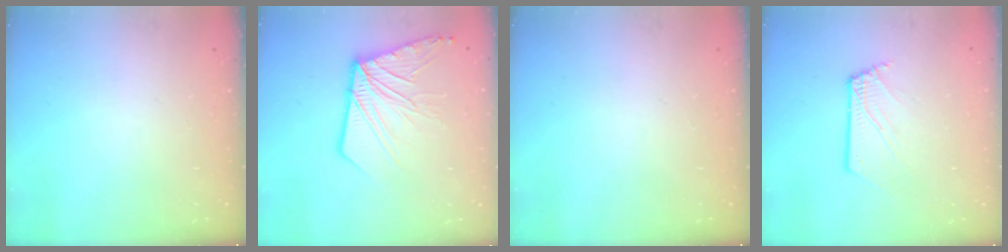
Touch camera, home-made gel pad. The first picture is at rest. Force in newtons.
{"total": 14.4, "press": 14.4, "slide": 1.5}
{"total": 0.0}
{"total": 2.6, "press": 2.6, "slide": 0.3}